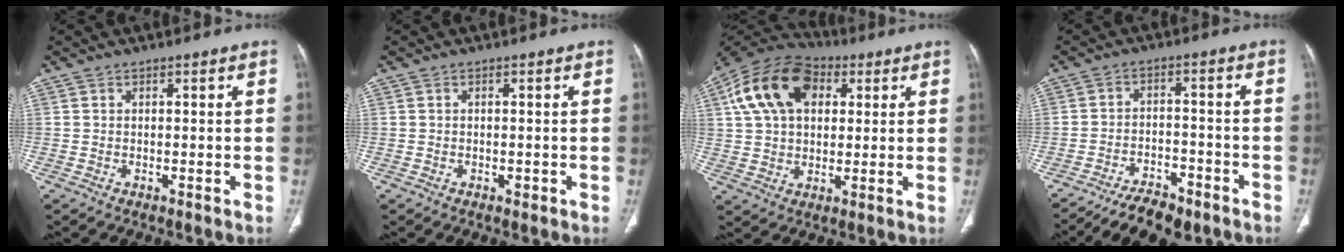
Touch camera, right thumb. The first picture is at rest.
{"total": 0.7, "force": [-0.2, 0.5, 0.4], "torque": [-0.007, 0.000, -0.003]}
{"total": 17.3, "force": [5.5, 11.4, 11.8], "torque": [-0.207, 0.015, 0.089]}
{"total": 10.0, "force": [-7.9, 4.2, 4.5], "torque": [-0.063, 0.047, -0.127]}